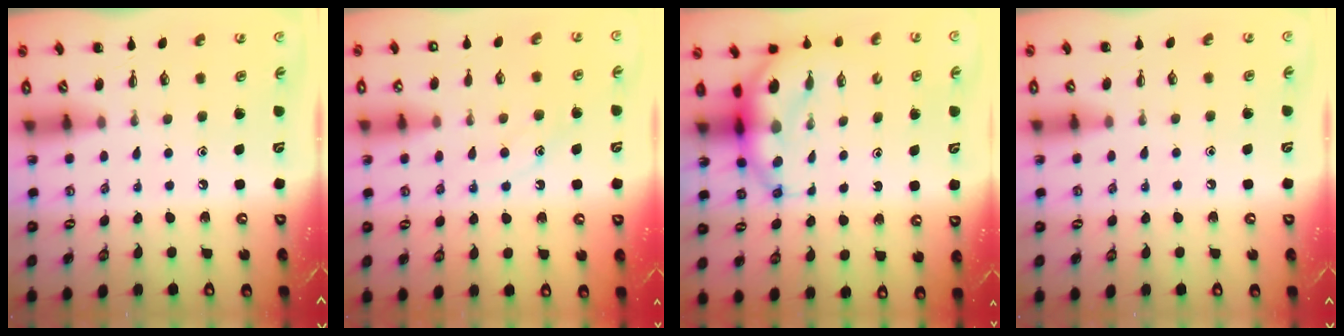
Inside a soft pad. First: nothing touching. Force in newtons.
{"total": 11.8, "press": 11.7, "slide": 1.1}
{"total": 6.8, "press": 6.6, "slide": 1.6}
{"total": 5.0, "press": 4.7, "slide": 1.7}